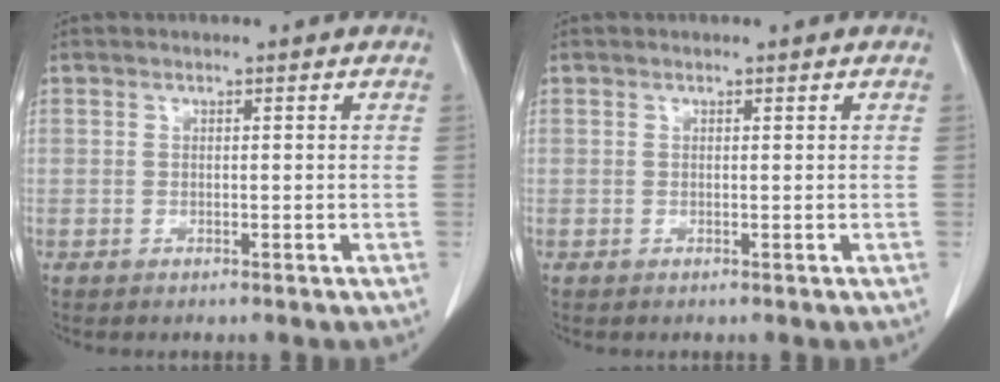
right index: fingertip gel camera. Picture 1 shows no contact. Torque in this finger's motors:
{"motor_torque": [0.06, -0.08, 0.05, 0.00]}